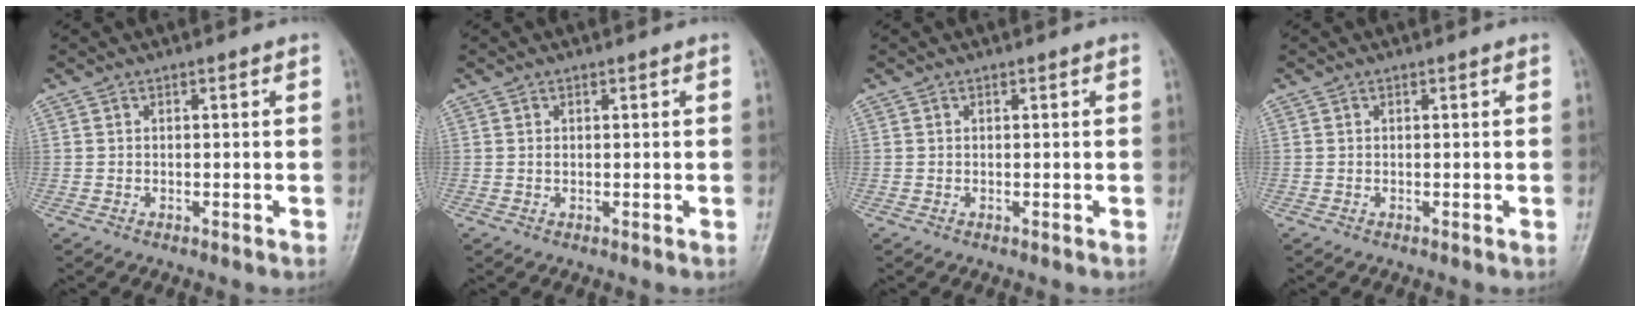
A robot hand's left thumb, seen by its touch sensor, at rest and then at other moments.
{"total": 0.5, "force": [0.2, 0.3, 0.3], "torque": [-0.006, -0.001, 0.005]}
{"total": 0.0}
{"total": 0.0}